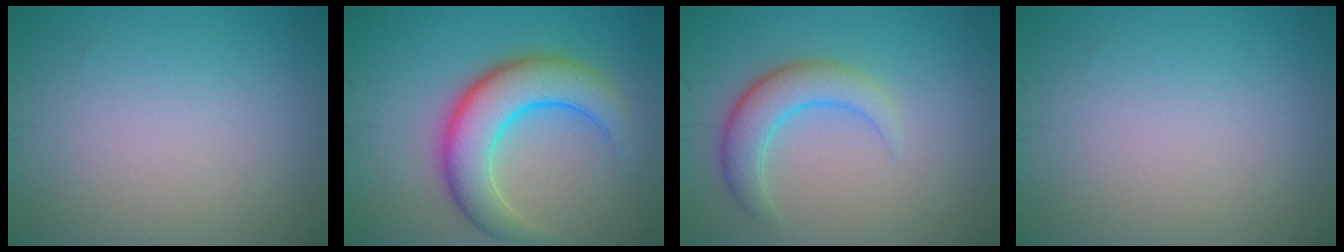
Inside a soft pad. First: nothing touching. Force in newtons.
{"total": 7.5, "press": 7.5, "slide": 0.1}
{"total": 4.0, "press": 4.0, "slide": 0.1}
{"total": 0.0}